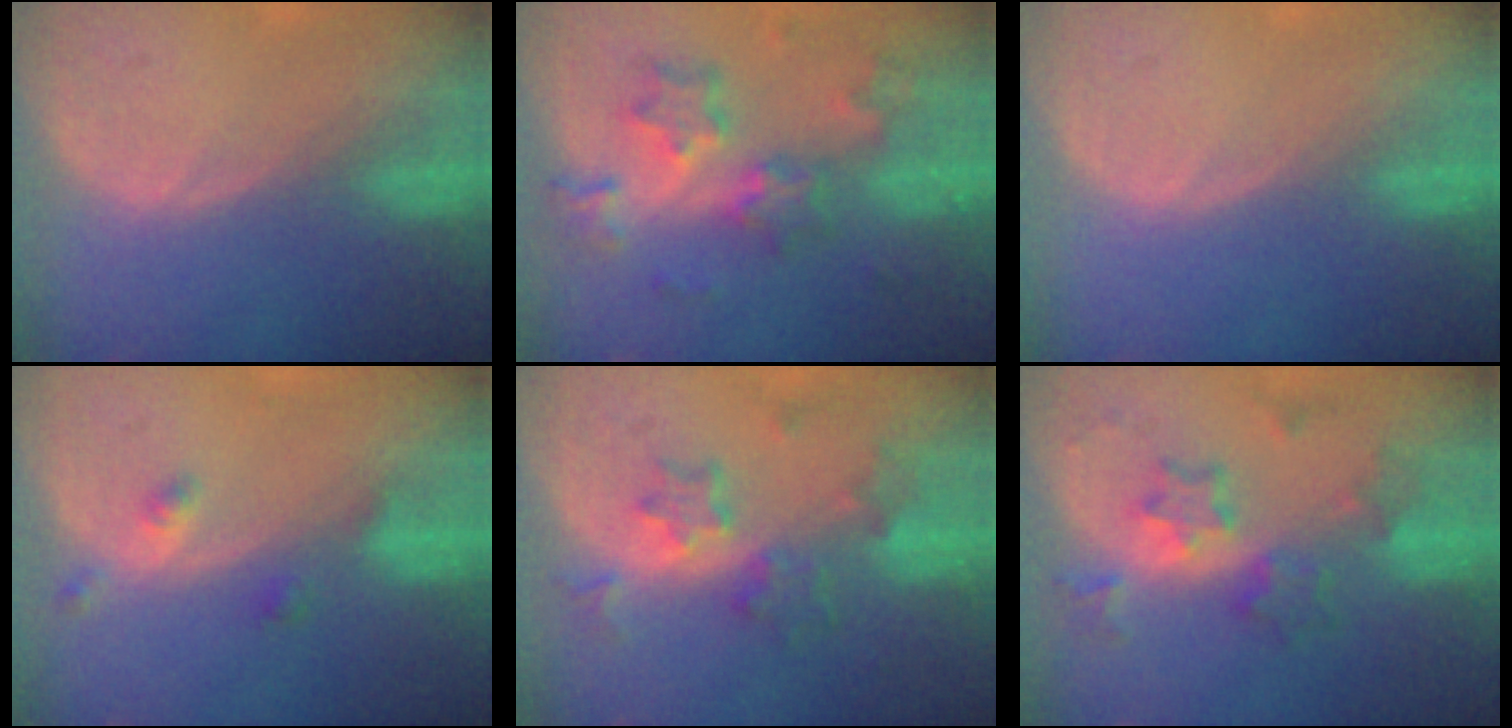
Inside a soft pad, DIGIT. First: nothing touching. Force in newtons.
{"total": 8.6, "press": 7.5, "slide": 4.1}
{"total": 0.0}
{"total": 2.5, "press": 2.5, "slide": 0.2}
{"total": 7.3, "press": 6.5, "slide": 3.3}
{"total": 6.5, "press": 6.5, "slide": 0.2}